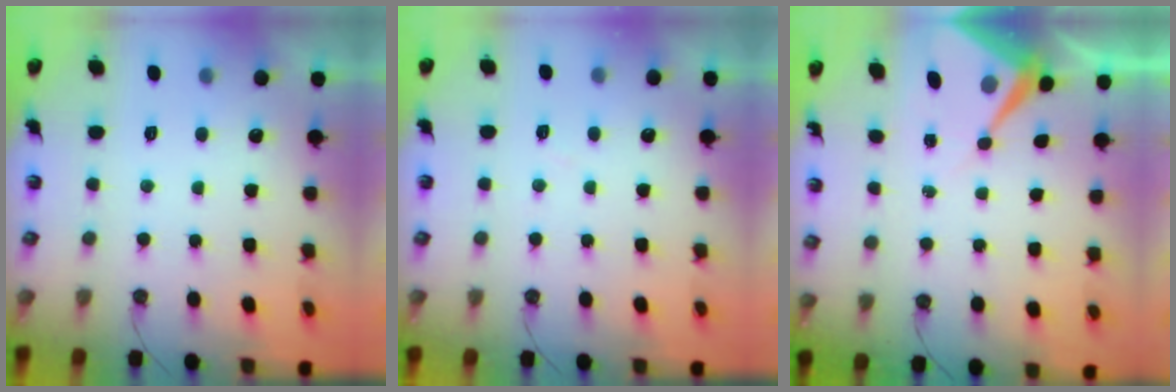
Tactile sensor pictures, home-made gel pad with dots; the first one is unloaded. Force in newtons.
{"total": 5.0, "press": 4.9, "slide": 0.8}
{"total": 7.9, "press": 7.9, "slide": 0.6}